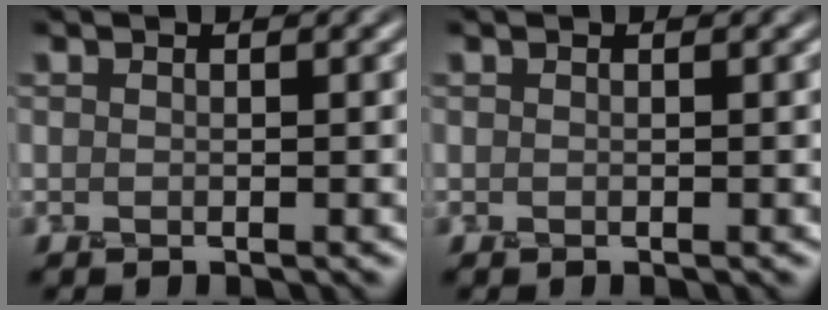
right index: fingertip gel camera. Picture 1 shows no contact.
{"total": 0.0}